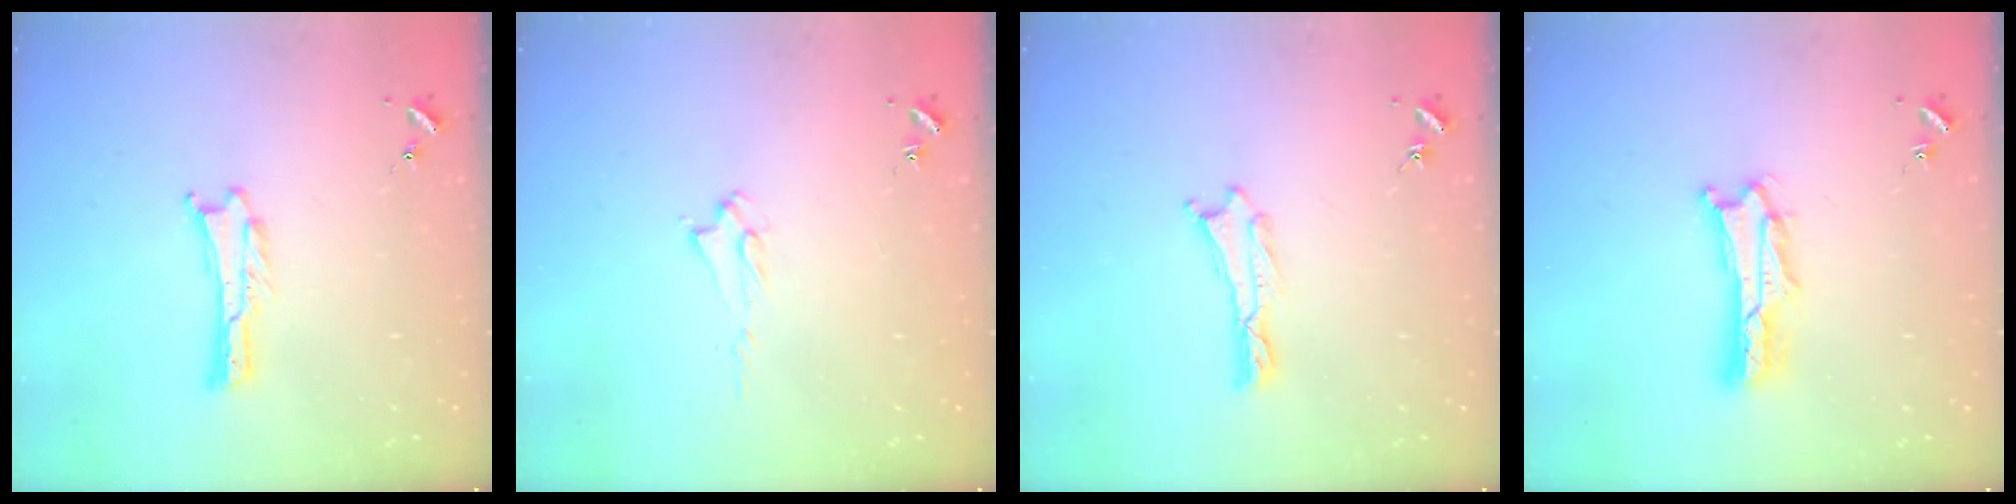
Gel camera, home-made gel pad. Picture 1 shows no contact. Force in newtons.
{"total": 1.9, "press": 1.8, "slide": 0.4}
{"total": 0.0}
{"total": 2.1, "press": 2.1, "slide": 0.3}